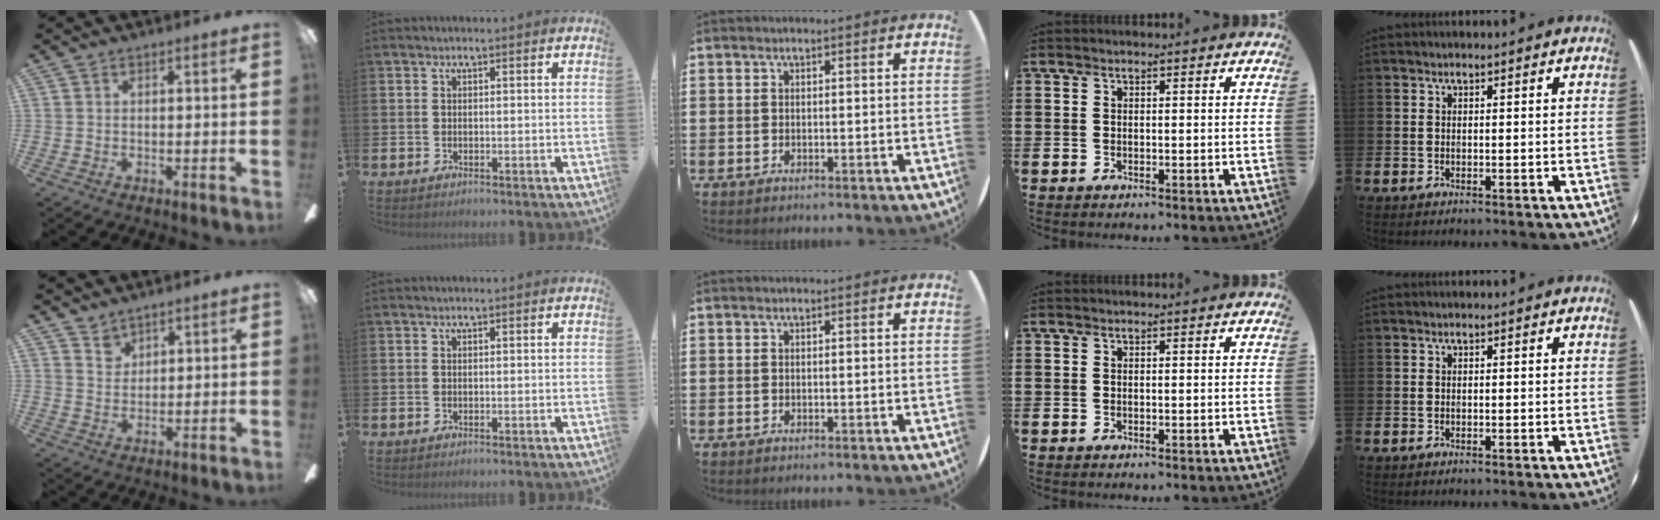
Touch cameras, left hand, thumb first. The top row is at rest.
{"thumb": {"total": 3.4, "force": [2.9, 1.7, 0.2], "torque": [-0.002, -0.015, 0.056]}}